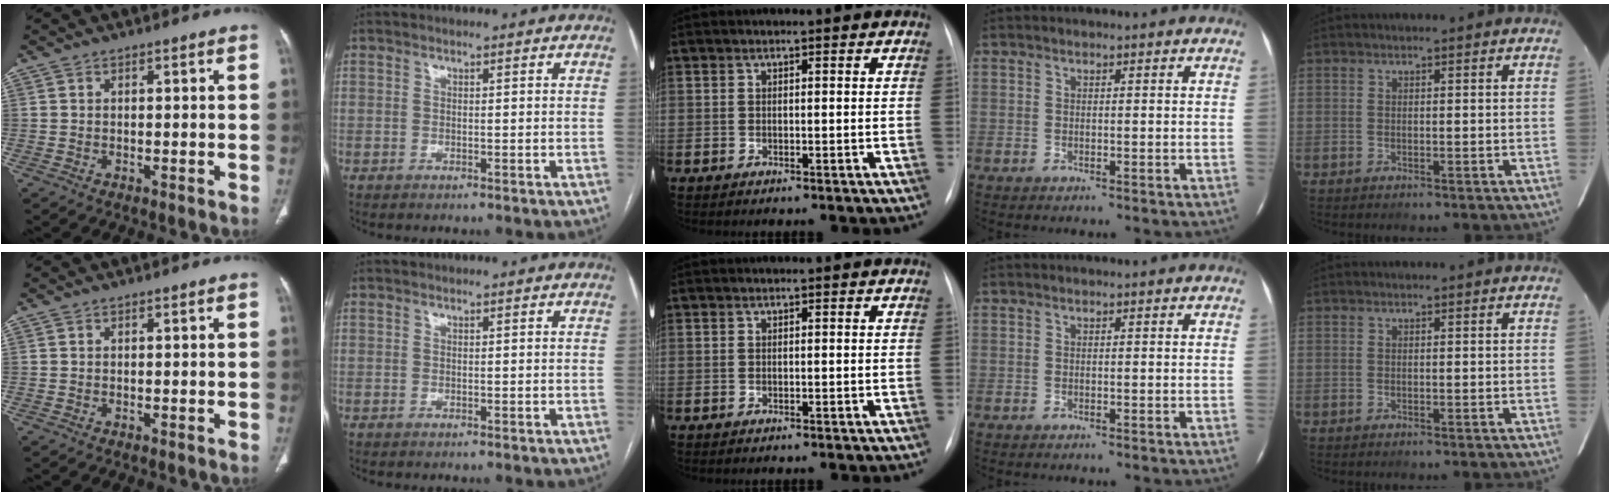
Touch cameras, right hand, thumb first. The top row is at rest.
{}